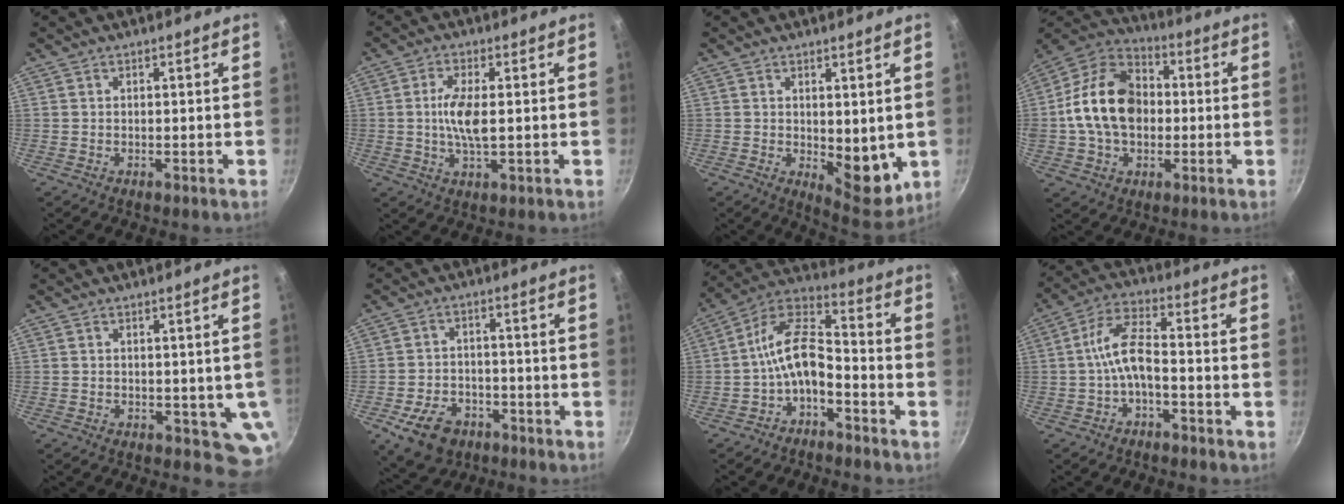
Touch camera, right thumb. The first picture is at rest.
{"total": 6.8, "force": [0.2, 2.4, 6.3], "torque": [-0.132, 0.000, 0.002]}
{"total": 8.6, "force": [0.3, 4.4, 7.4], "torque": [-0.070, -0.022, 0.017]}
{"total": 17.9, "force": [-0.1, 13.0, 12.4], "torque": [-0.193, 0.032, -0.015]}
{"total": 5.5, "force": [-0.2, 3.7, 4.0], "torque": [-0.033, -0.007, 0.003]}
{"total": 10.0, "force": [-5.1, 7.0, 5.0], "torque": [-0.068, 0.033, -0.076]}
{"total": 11.4, "force": [-4.4, 6.0, 8.6], "torque": [-0.156, 0.064, -0.090]}
{"total": 7.6, "force": [-2.6, 3.4, 6.3], "torque": [-0.125, 0.040, -0.055]}